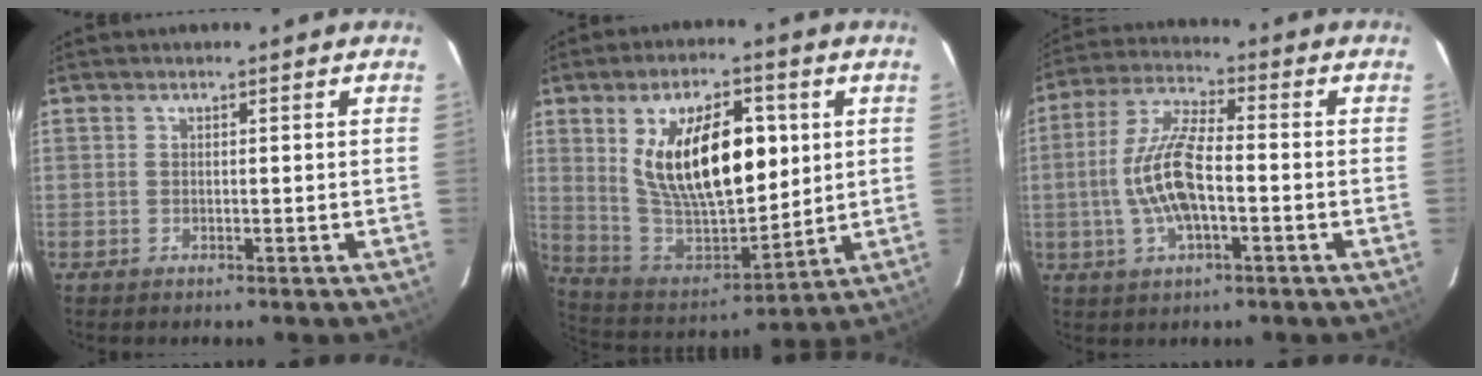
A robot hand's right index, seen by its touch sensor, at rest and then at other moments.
{"total": 20.6, "force": [5.3, 10.0, 17.2], "torque": [-0.304, 0.001, 0.111]}
{"total": 11.5, "force": [-2.3, 3.9, 10.6], "torque": [-0.223, 0.004, -0.043]}